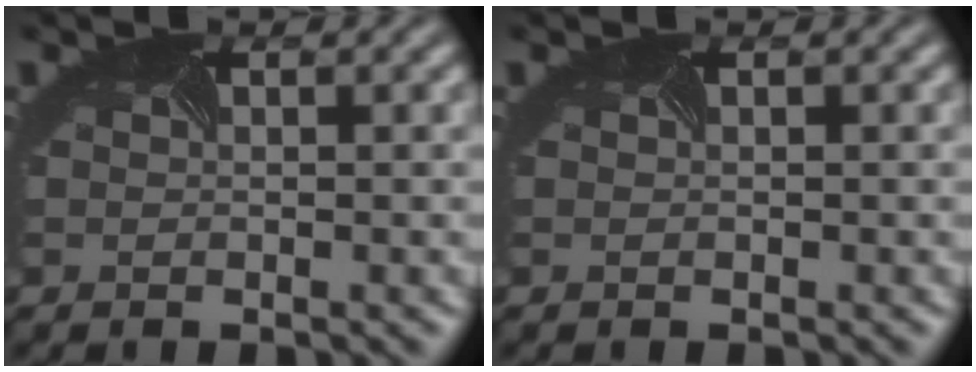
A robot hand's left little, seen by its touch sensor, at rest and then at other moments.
{"total": 0.0}